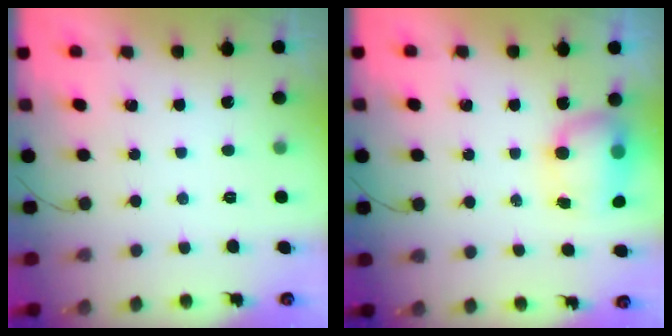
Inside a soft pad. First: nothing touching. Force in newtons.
{"total": 7.5, "press": 7.4, "slide": 1.1}